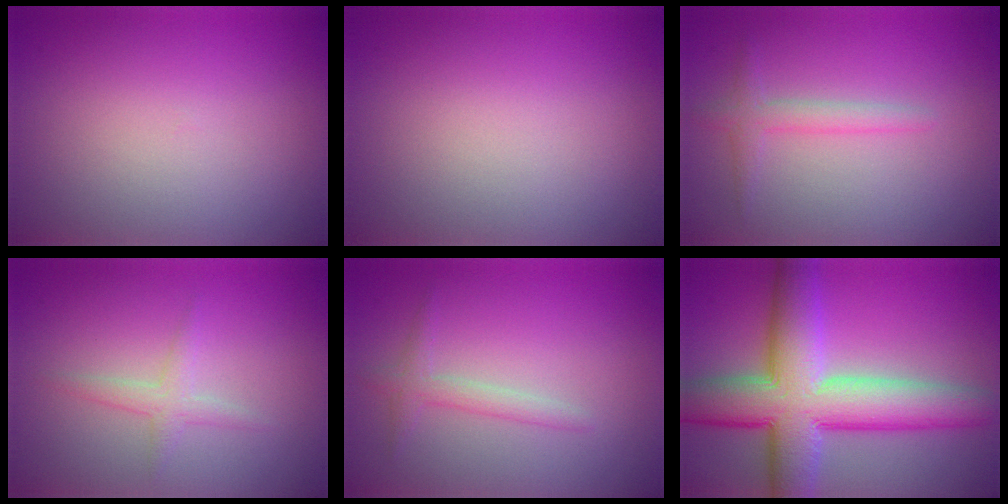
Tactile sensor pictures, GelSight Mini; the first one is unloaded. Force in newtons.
{"total": 0.0}
{"total": 1.8, "press": 1.8, "slide": 0.1}
{"total": 1.5, "press": 1.5, "slide": 0.1}
{"total": 1.7, "press": 1.7, "slide": 0.1}
{"total": 11.1, "press": 11.1, "slide": 0.4}